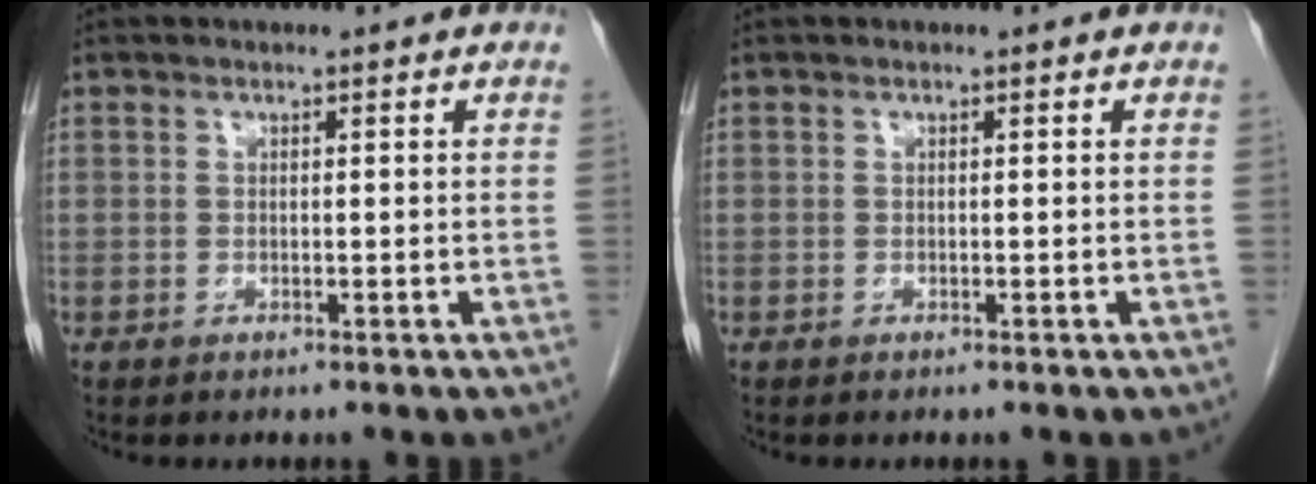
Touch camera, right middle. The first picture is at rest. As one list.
[{"total": 0.0}]